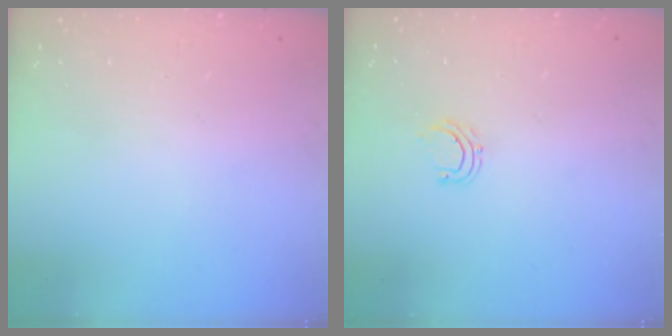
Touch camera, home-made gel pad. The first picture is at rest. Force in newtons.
{"total": 5.3, "press": 5.2, "slide": 0.6}